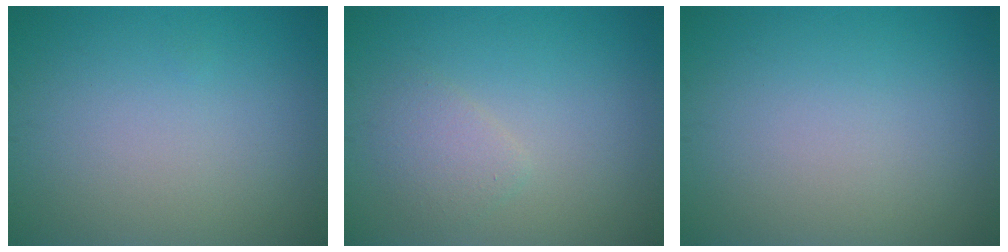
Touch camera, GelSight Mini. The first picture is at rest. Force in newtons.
{"total": 1.8, "press": 1.8, "slide": 0.2}
{"total": 0.0}